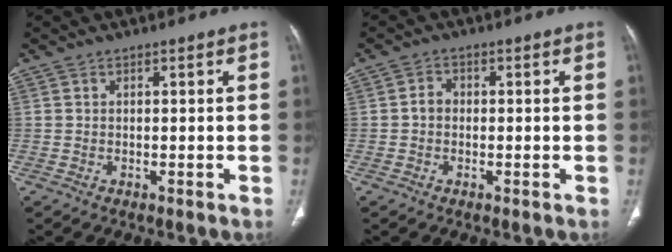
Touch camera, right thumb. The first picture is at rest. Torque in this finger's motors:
{"motor_torque": [0.23, -0.02, 0.54, -0.18, 0.05]}